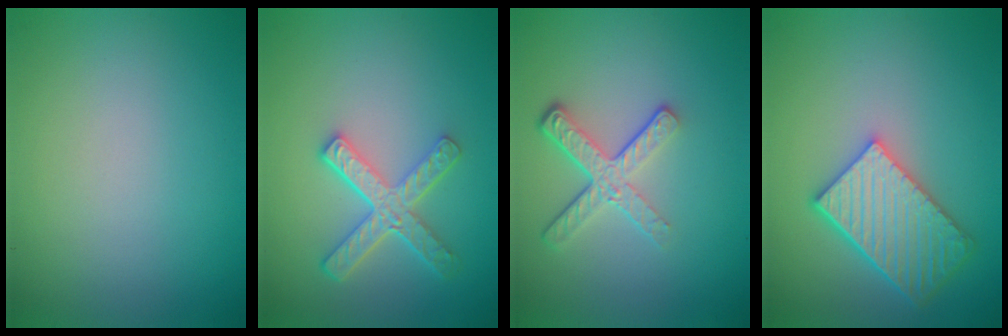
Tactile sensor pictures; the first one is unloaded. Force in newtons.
{"total": 4.5, "press": 3.3, "slide": 3.0}
{"total": 3.9, "press": 2.6, "slide": 2.9}
{"total": 5.5, "press": 4.6, "slide": 3.0}